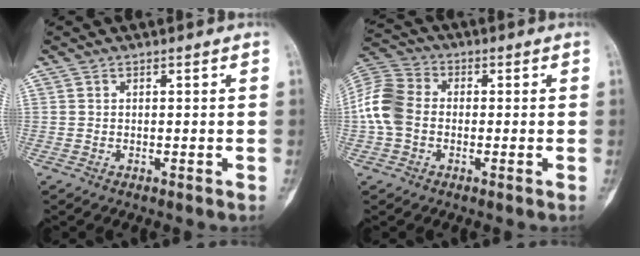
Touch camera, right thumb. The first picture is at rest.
{"total": 9.7, "force": [-1.1, 7.3, 6.3], "torque": [-0.130, 0.024, -0.036]}